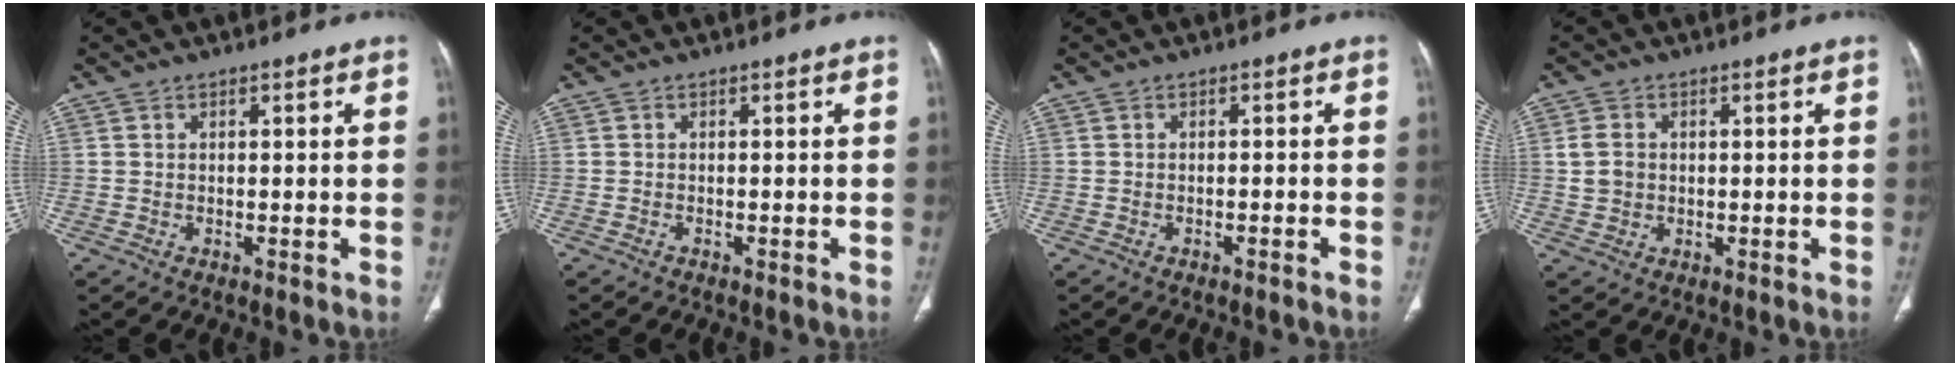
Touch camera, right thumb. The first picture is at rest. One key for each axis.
{"total": 0.0}
{"total": 0.9, "fx": -0.8, "fy": 0.1, "fz": 0.5, "tx": -0.016, "ty": 0.008, "tz": -0.004}
{"total": 3.7, "fx": 0.3, "fy": 3.1, "fz": 2.1, "tx": -0.036, "ty": 0.004, "tz": 0.009}